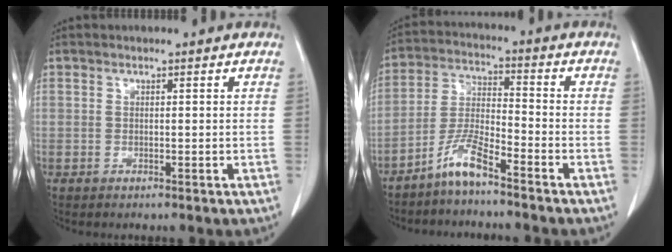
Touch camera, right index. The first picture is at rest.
{"total": 6.6, "force": [-5.1, 0.7, 4.1], "torque": [-0.094, -0.008, -0.105]}